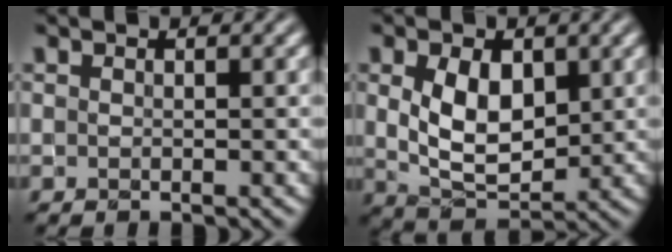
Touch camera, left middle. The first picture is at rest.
{"total": 5.9, "force": [1.1, 3.6, 4.6], "torque": [-0.090, -0.003, 0.024]}